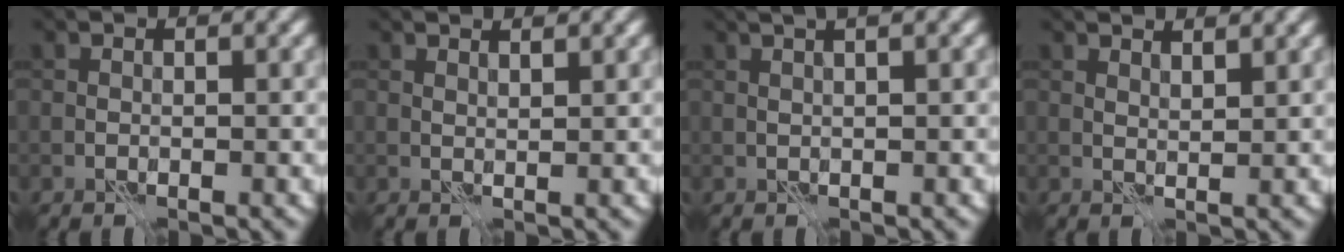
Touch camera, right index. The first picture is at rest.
{"total": 1.3, "force": [1.2, 0.0, 0.6], "torque": [-0.014, -0.002, 0.015]}
{"total": 4.0, "force": [2.2, 1.2, 3.1], "torque": [-0.033, 0.022, 0.016]}
{"total": 2.3, "force": [2.0, 0.3, 1.1], "torque": [-0.016, -0.001, 0.026]}